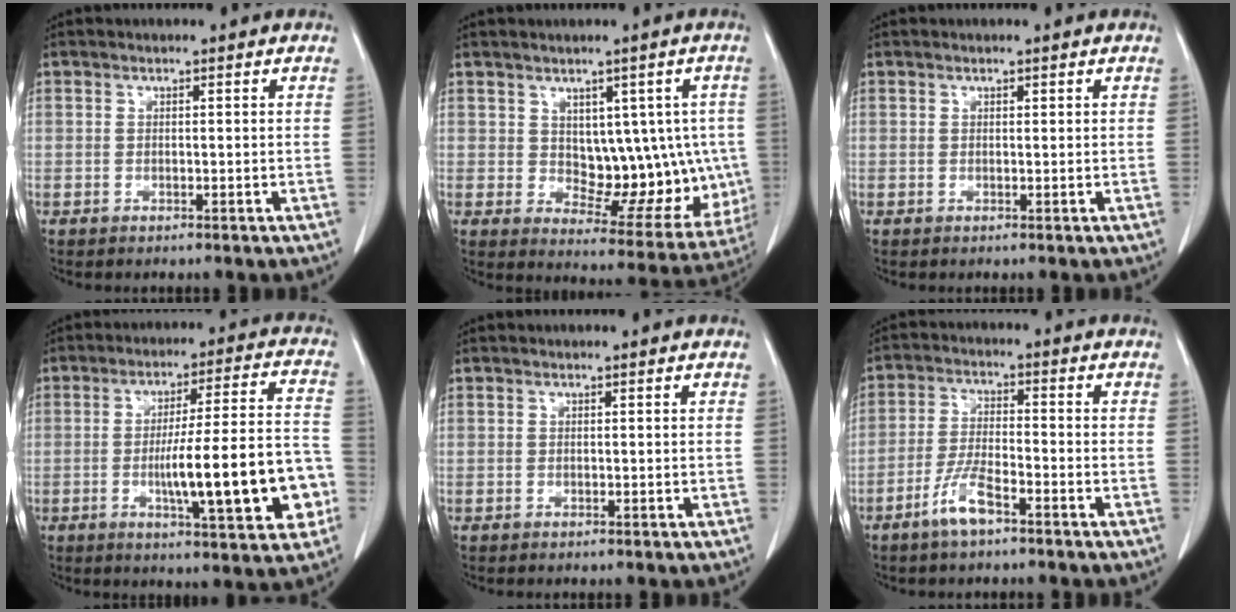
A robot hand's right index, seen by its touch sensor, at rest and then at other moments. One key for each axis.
{"total": 12.5, "fx": 1.2, "fy": 7.1, "fz": 10.2, "tx": -0.110, "ty": 0.010, "tz": 0.041}
{"total": 0.0}
{"total": 16.7, "fx": -4.2, "fy": 2.2, "fz": 16.0, "tx": -0.228, "ty": 0.018, "tz": -0.054}
{"total": 0.0}
{"total": 5.8, "fx": -3.7, "fy": 1.0, "fz": 4.3, "tx": -0.091, "ty": -0.002, "tz": -0.070}